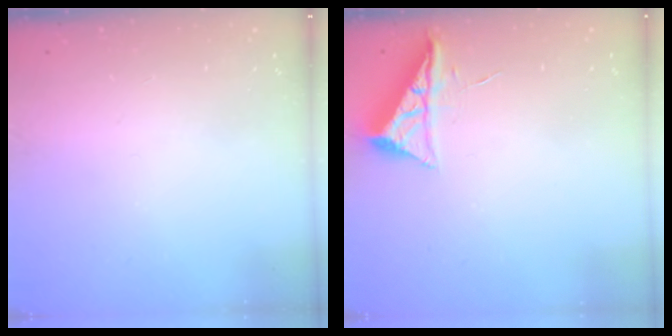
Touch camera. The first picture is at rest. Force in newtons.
{"total": 6.1, "press": 6.1, "slide": 0.7}